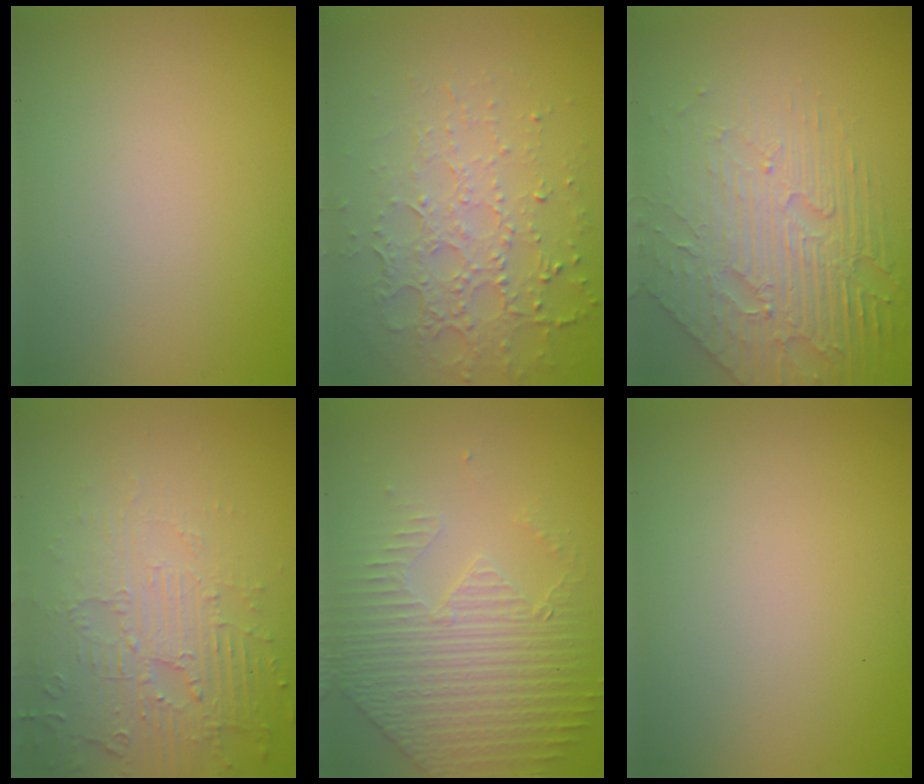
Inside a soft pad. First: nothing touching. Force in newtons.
{"total": 4.9, "press": 3.4, "slide": 3.5}
{"total": 5.5, "press": 4.7, "slide": 2.9}
{"total": 5.7, "press": 3.7, "slide": 4.3}
{"total": 4.4, "press": 3.6, "slide": 2.5}
{"total": 0.0}